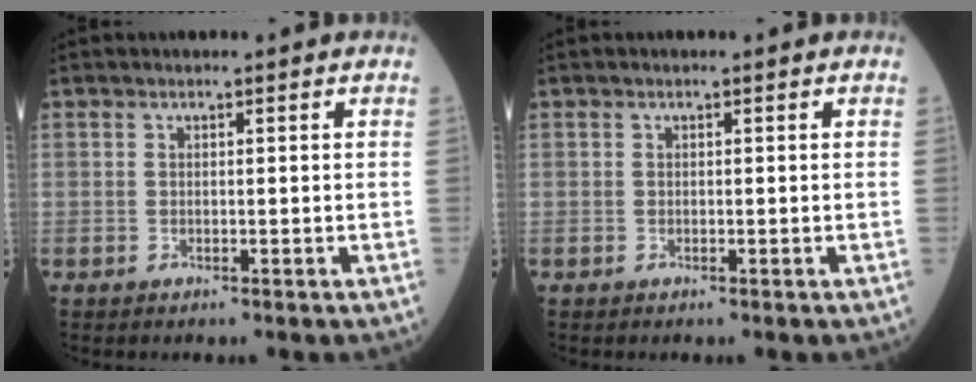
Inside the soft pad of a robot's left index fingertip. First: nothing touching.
{"total": 0.0}